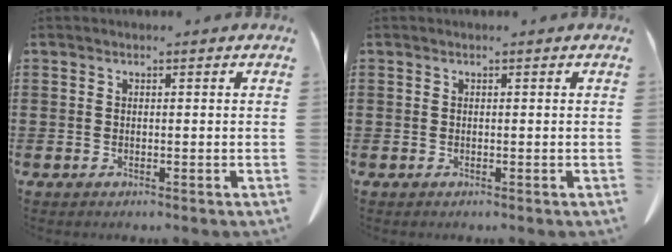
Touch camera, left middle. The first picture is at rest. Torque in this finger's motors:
{"motor_torque": [0.02, -0.01, 0.00, 0.00]}